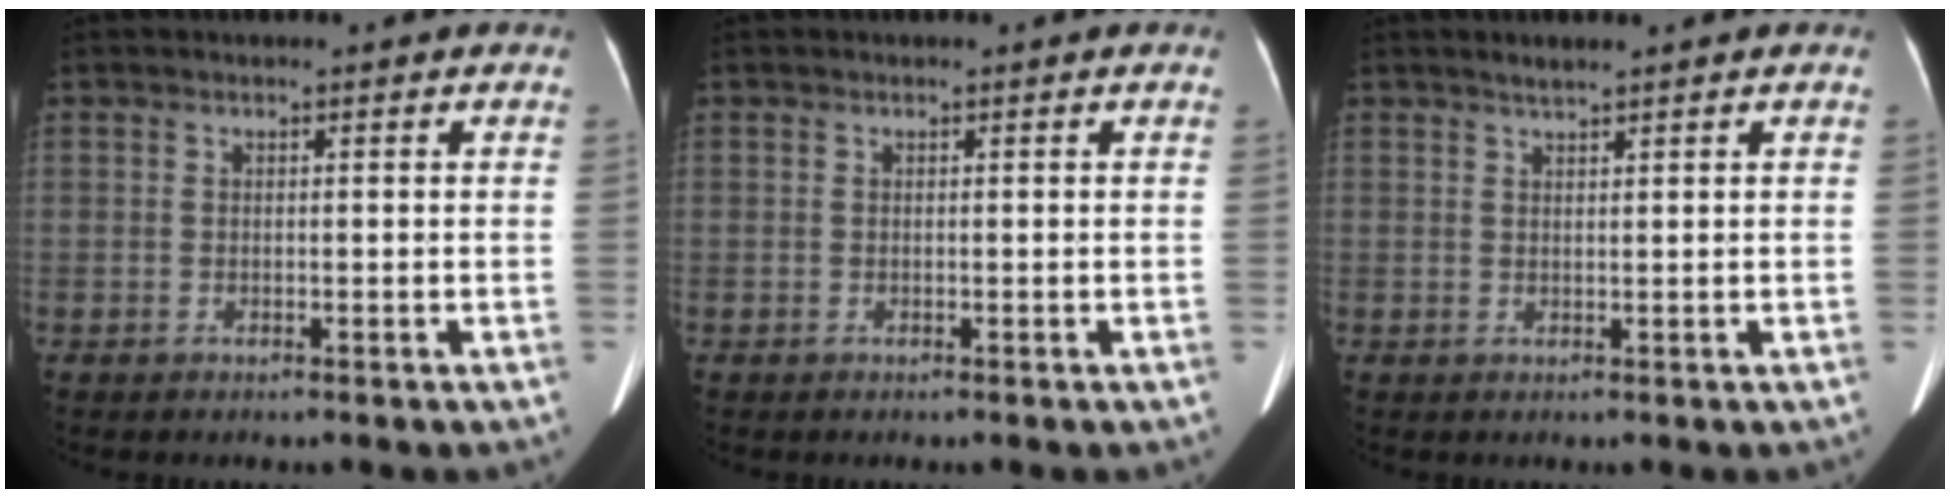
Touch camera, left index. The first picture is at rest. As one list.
[{"total": 0.0}, {"total": 1.5, "force": [1.3, 0.0, 0.8], "torque": [-0.018, 0.006, 0.028]}]